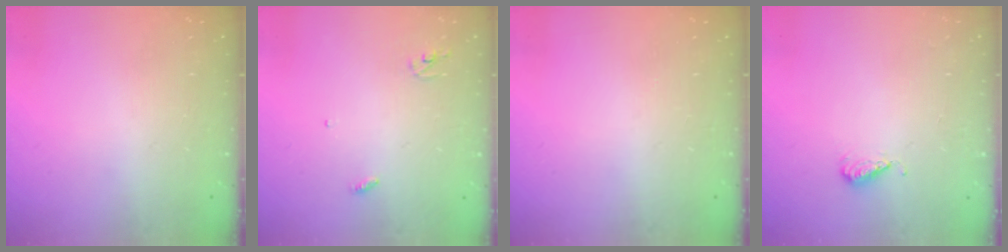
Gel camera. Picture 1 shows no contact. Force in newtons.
{"total": 3.0, "press": 2.9, "slide": 0.2}
{"total": 0.0}
{"total": 4.0, "press": 3.8, "slide": 1.2}